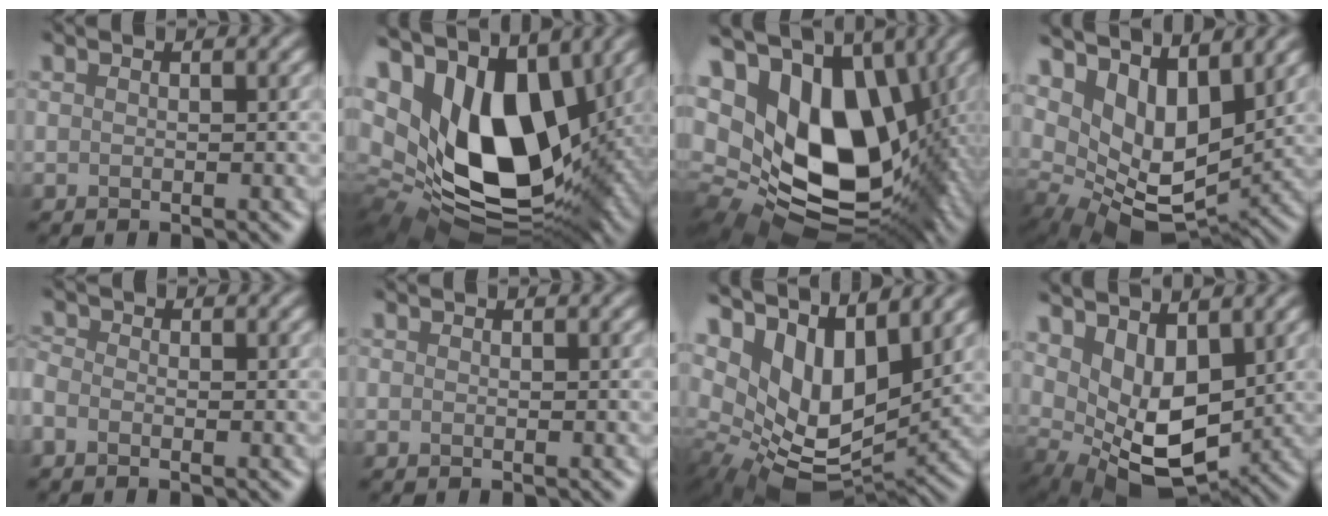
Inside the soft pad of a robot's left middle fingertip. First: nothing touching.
{"total": 16.1, "force": [3.8, 9.4, 12.6], "torque": [-0.235, -0.010, 0.068]}
{"total": 18.9, "force": [3.1, 12.6, 13.8], "torque": [-0.252, -0.016, 0.078]}
{"total": 7.4, "force": [3.9, 3.9, 4.9], "torque": [-0.096, -0.005, 0.076]}
{"total": 2.1, "force": [-1.4, 0.9, 1.1], "torque": [-0.020, 0.008, -0.038]}
{"total": 0.0}
{"total": 9.3, "force": [4.8, 4.2, 6.7], "torque": [-0.131, -0.008, 0.094]}
{"total": 6.8, "force": [1.6, 4.1, 5.2], "torque": [-0.093, -0.019, 0.040]}